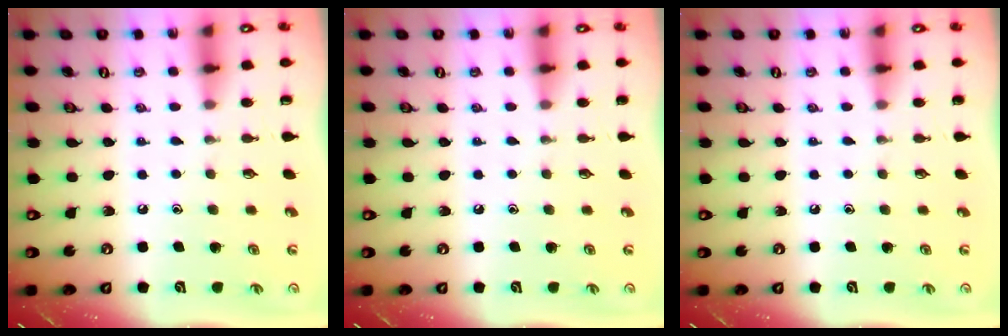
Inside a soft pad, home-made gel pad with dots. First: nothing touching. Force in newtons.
{"total": 0.0}
{"total": 0.0}